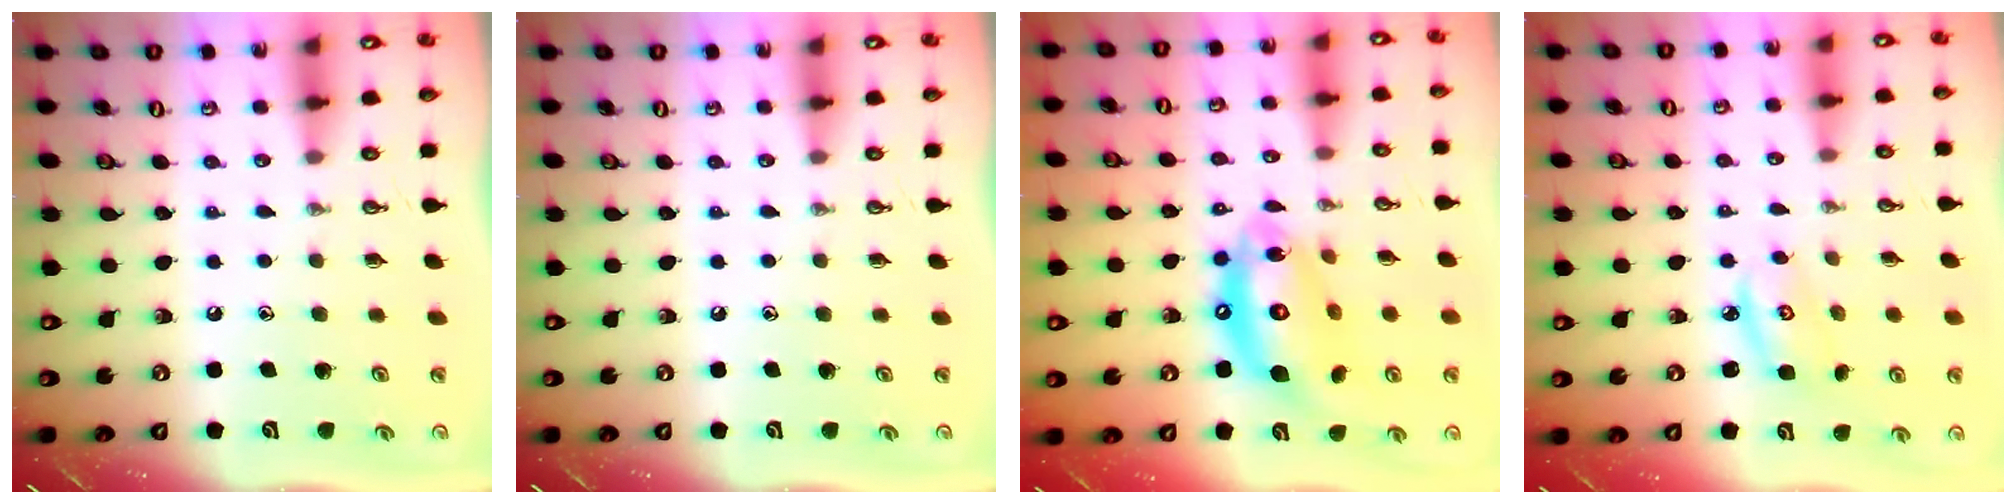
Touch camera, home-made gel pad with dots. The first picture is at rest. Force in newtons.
{"total": 0.0}
{"total": 16.7, "press": 16.6, "slide": 1.6}
{"total": 4.2, "press": 4.2, "slide": 0.3}